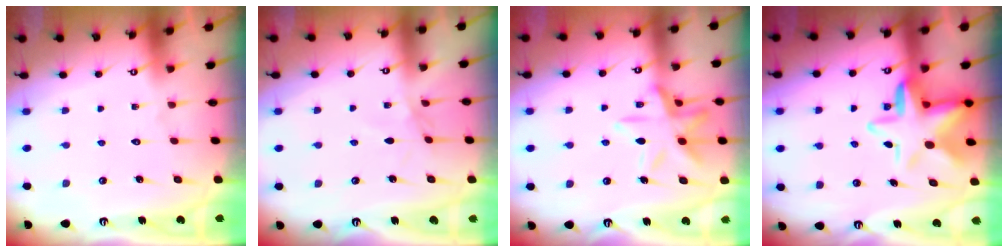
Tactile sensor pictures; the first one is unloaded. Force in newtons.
{"total": 1.8, "press": 1.7, "slide": 0.4}
{"total": 12.8, "press": 12.7, "slide": 1.0}
{"total": 10.7, "press": 10.5, "slide": 2.1}